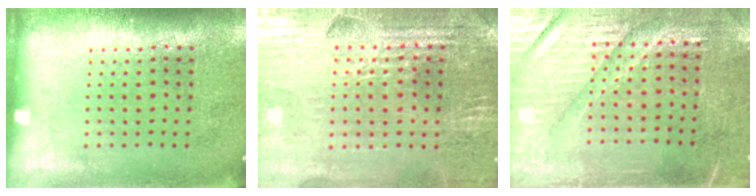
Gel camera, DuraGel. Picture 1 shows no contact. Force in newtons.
{"total": 3.0, "press": 3.0, "slide": 0.4}
{"total": 3.5, "press": 3.2, "slide": 1.4}